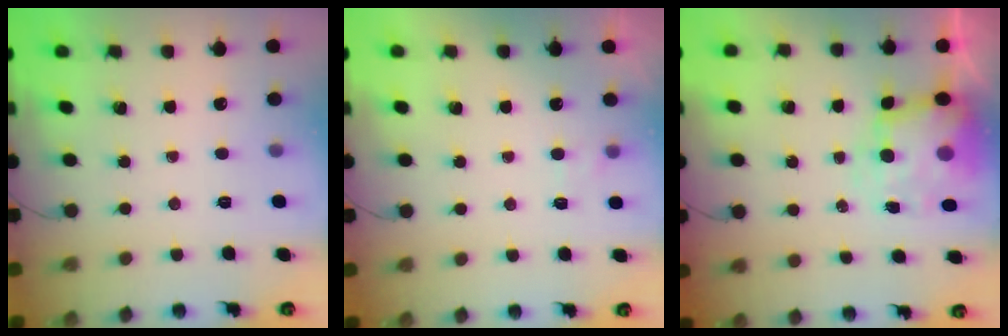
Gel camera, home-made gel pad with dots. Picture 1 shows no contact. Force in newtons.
{"total": 1.4, "press": 1.0, "slide": 1.0}
{"total": 9.0, "press": 8.8, "slide": 2.0}